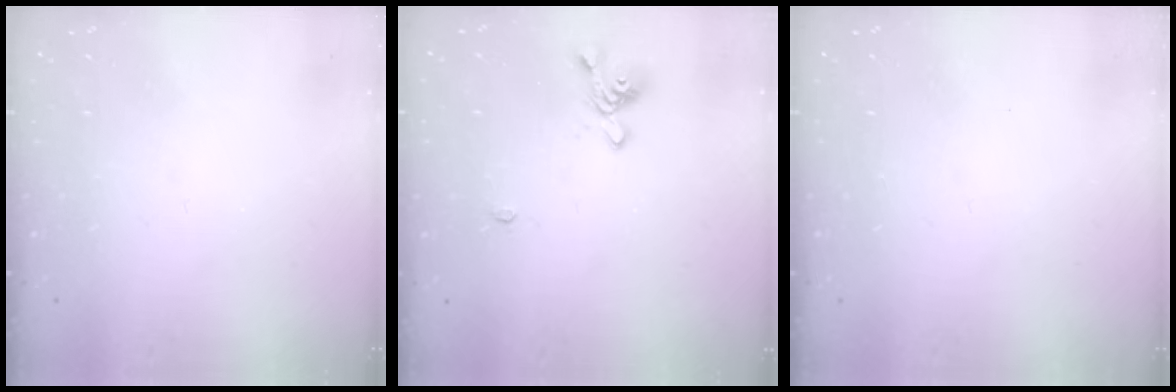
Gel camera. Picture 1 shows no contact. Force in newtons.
{"total": 1.5, "press": 1.1, "slide": 1.0}
{"total": 0.0}